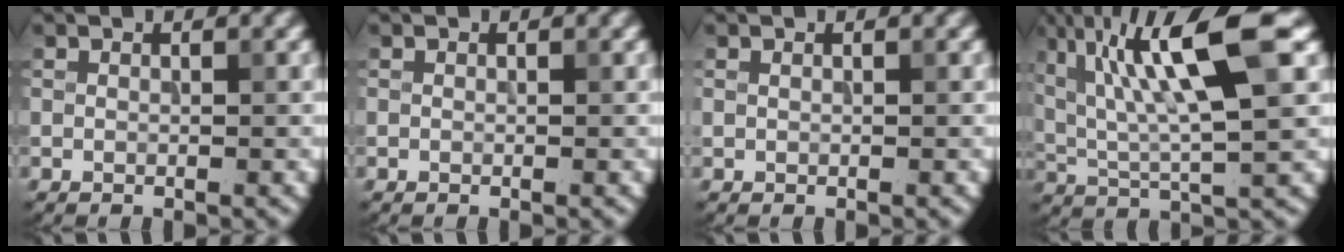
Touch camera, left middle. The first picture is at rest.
{"total": 0.0}
{"total": 0.0}
{"total": 11.5, "force": [4.3, 2.5, 10.4], "torque": [-0.181, 0.014, 0.076]}